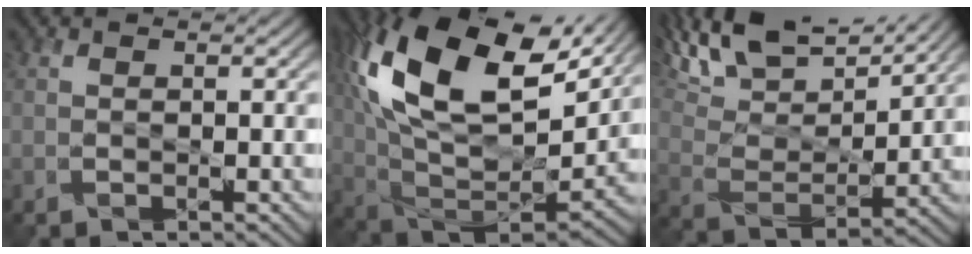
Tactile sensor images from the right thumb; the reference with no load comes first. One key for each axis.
{"total": 19.8, "fx": 8.5, "fy": 10.5, "fz": 14.4, "tx": -0.321, "ty": 0.038, "tz": 0.152}
{"total": 15.8, "fx": 11.6, "fy": 5.6, "fz": 9.2, "tx": -0.217, "ty": 0.024, "tz": 0.177}